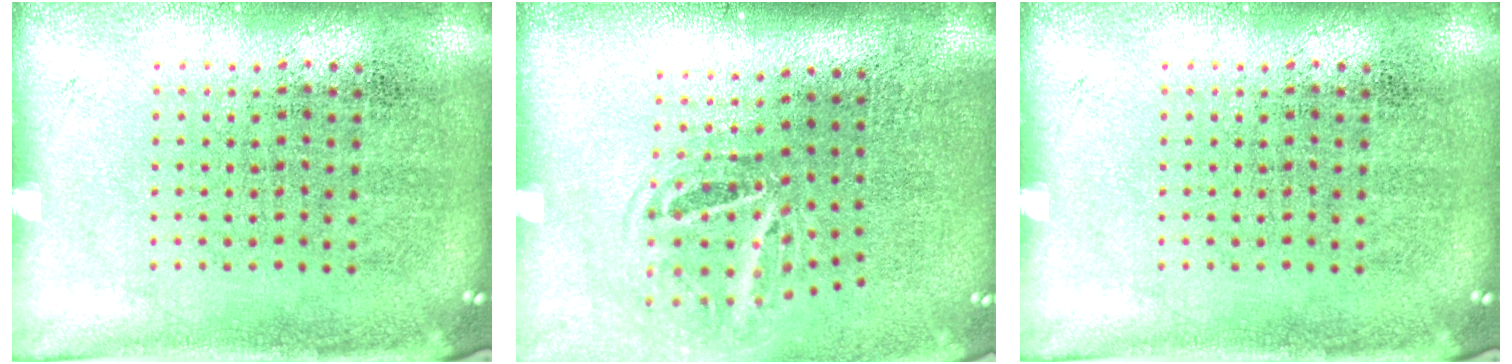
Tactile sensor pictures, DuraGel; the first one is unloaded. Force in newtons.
{"total": 1.8, "press": 1.2, "slide": 1.3}
{"total": 0.0}